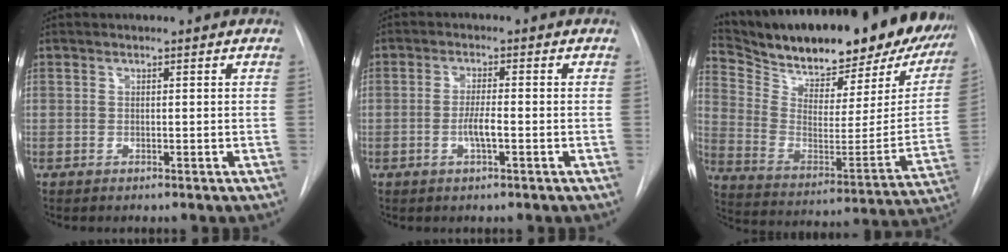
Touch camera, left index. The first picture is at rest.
{"total": 3.0, "force": [-1.0, 0.3, 2.8], "torque": [-0.056, -0.003, -0.019]}
{"total": 33.0, "force": [27.5, 9.7, 15.4], "torque": [-0.273, -0.049, 0.379]}